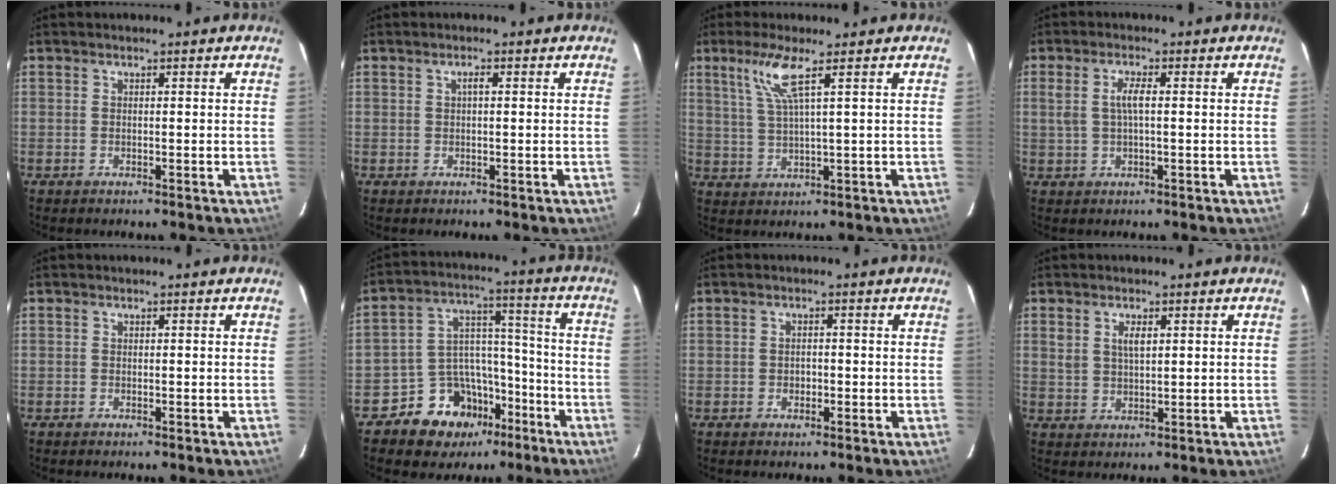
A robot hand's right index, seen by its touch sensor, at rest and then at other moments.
{"total": 0.9, "force": [0.2, 0.3, 0.9], "torque": [-0.015, 0.005, 0.001]}
{"total": 5.9, "force": [3.1, -0.2, 5.0], "torque": [-0.102, -0.001, 0.069]}
{"total": 3.4, "force": [0.2, 0.8, 3.2], "torque": [-0.065, 0.004, 0.006]}
{"total": 0.0}
{"total": 12.9, "force": [-8.7, 9.0, 3.2], "torque": [-0.068, 0.058, -0.133]}
{"total": 1.5, "force": [-0.6, 1.2, 0.6], "torque": [-0.011, 0.002, -0.009]}
{"total": 3.0, "force": [1.2, 1.6, 2.3], "torque": [-0.042, 0.003, 0.023]}